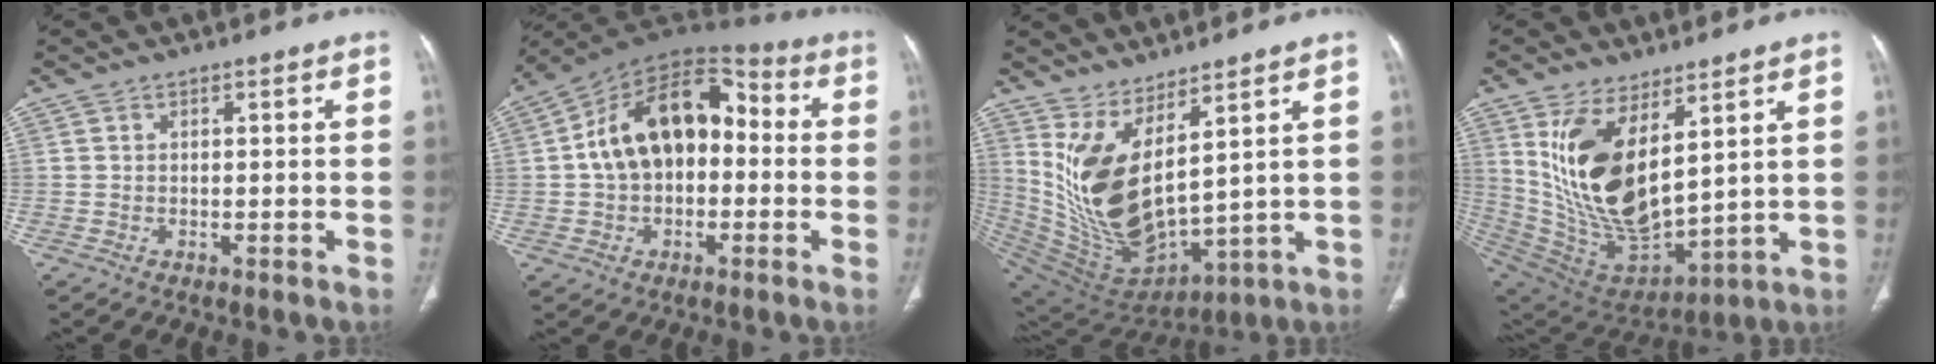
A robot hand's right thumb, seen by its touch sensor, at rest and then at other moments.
{"total": 17.2, "force": [0.3, 11.3, 13.0], "torque": [-0.183, 0.050, -0.005]}
{"total": 15.3, "force": [6.7, 5.8, 12.5], "torque": [-0.227, -0.069, 0.165]}
{"total": 19.3, "force": [6.8, 9.1, 15.5], "torque": [-0.279, -0.045, 0.159]}